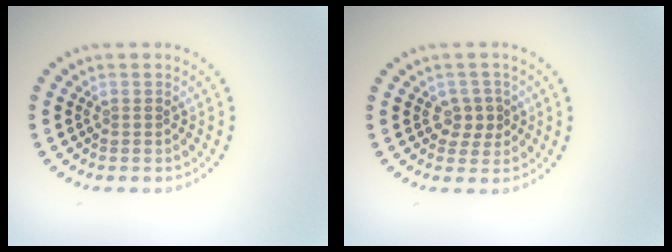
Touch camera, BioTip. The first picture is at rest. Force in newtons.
{"total": 2.1, "press": 1.9, "slide": 0.8}